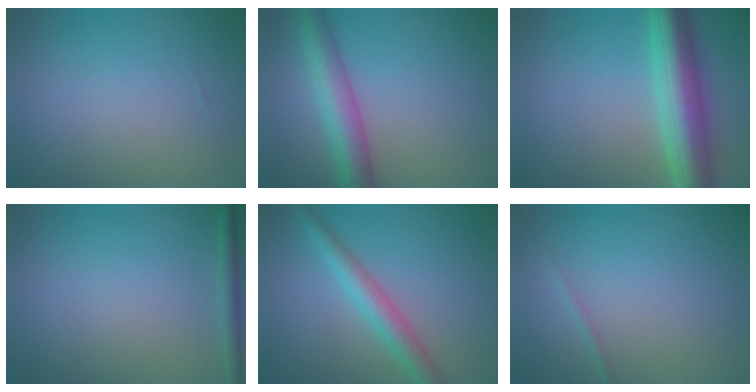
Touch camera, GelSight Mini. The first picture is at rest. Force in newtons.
{"total": 5.2, "press": 5.2, "slide": 0.2}
{"total": 8.0, "press": 8.0, "slide": 0.3}
{"total": 1.4, "press": 1.4, "slide": 0.1}
{"total": 3.4, "press": 3.4, "slide": 0.1}
{"total": 0.6, "press": 0.6, "slide": 0.1}